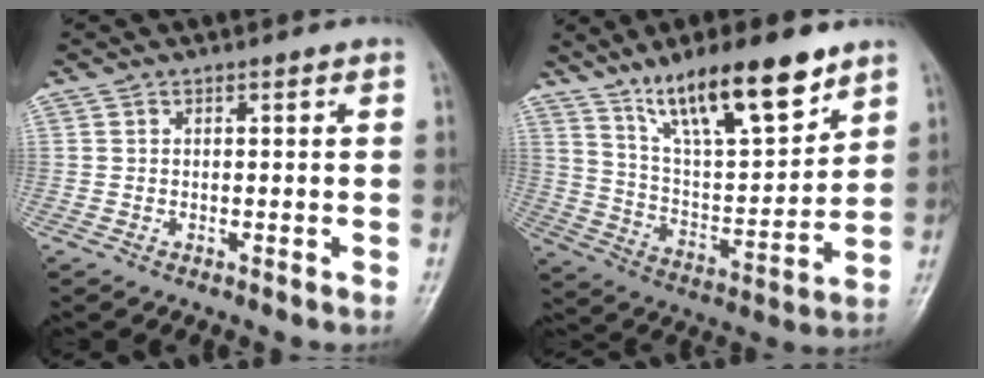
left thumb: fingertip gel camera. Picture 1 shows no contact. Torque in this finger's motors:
{"motor_torque": [1.75, 1.77, 1.46, -1.31, 0.38]}